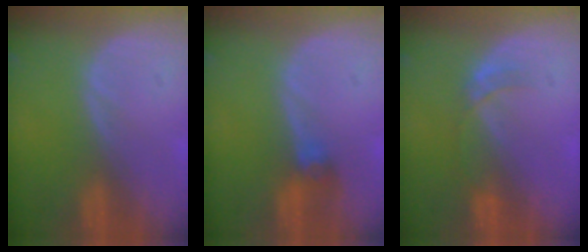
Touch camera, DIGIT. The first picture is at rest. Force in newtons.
{"total": 2.8, "press": 2.6, "slide": 1.0}
{"total": 2.7, "press": 2.4, "slide": 1.3}